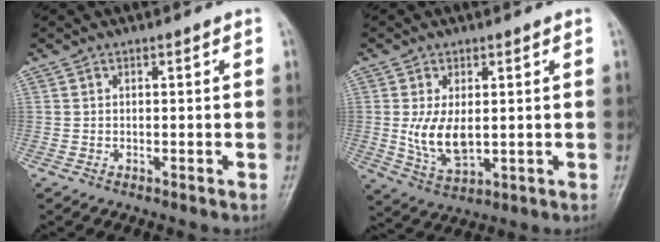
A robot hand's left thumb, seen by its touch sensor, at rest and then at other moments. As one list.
[{"total": 7.6, "force": [0.4, 4.3, 6.2], "torque": [-0.112, -0.017, 0.019]}]